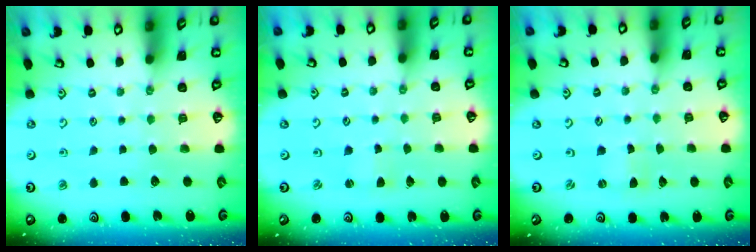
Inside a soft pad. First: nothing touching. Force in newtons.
{"total": 1.8, "press": 1.7, "slide": 0.2}
{"total": 0.0}